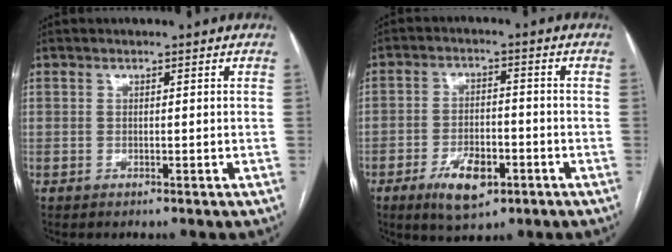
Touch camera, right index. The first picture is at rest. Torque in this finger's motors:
{"motor_torque": [1.01, -0.45, 0.16, 0.10]}